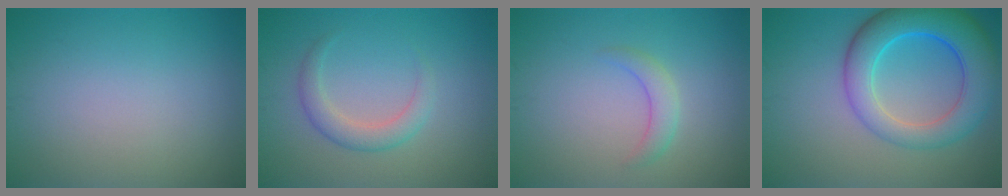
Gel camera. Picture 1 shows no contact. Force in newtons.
{"total": 2.5, "press": 2.5, "slide": 0.2}
{"total": 1.9, "press": 1.9, "slide": 0.1}
{"total": 8.1, "press": 8.1, "slide": 0.5}